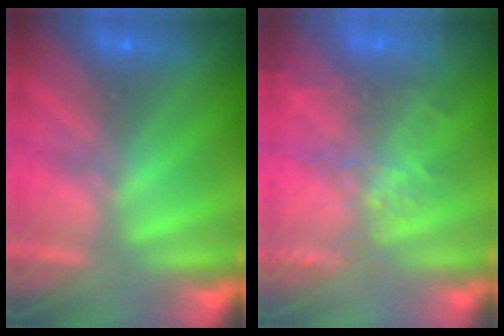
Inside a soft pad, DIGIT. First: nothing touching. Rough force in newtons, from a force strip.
{"total": 6.1}